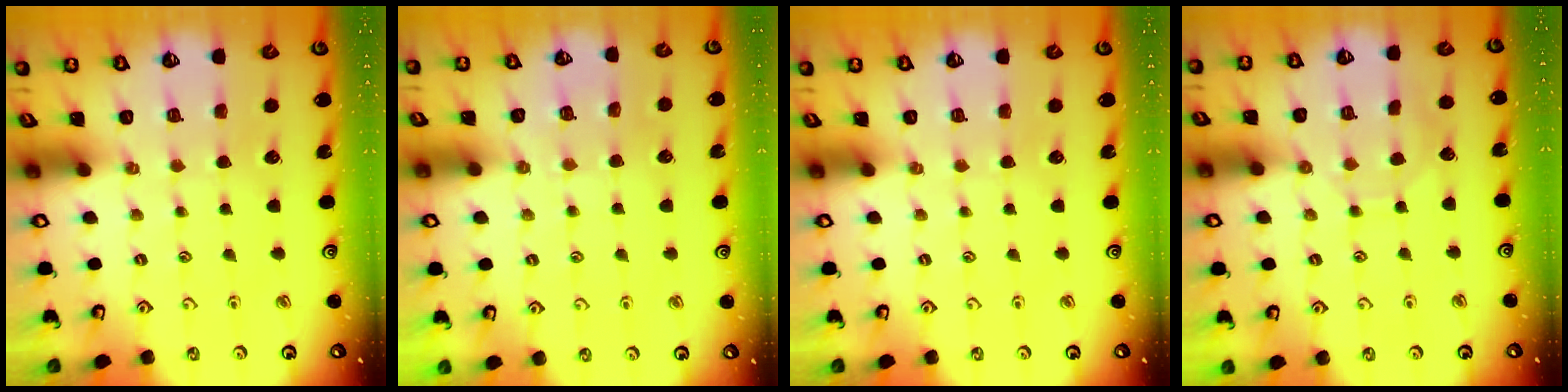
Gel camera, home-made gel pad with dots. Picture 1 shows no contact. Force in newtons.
{"total": 4.3, "press": 4.3, "slide": 0.4}
{"total": 0.0}
{"total": 4.8, "press": 4.8, "slide": 0.4}